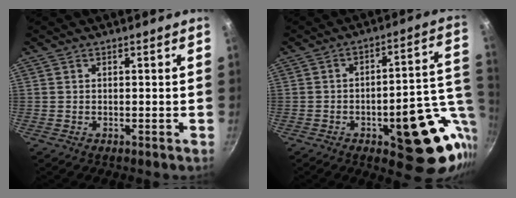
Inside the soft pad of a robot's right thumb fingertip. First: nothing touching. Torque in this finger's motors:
{"motor_torque": [2.20, 1.57, 1.60, -0.60, 0.08]}